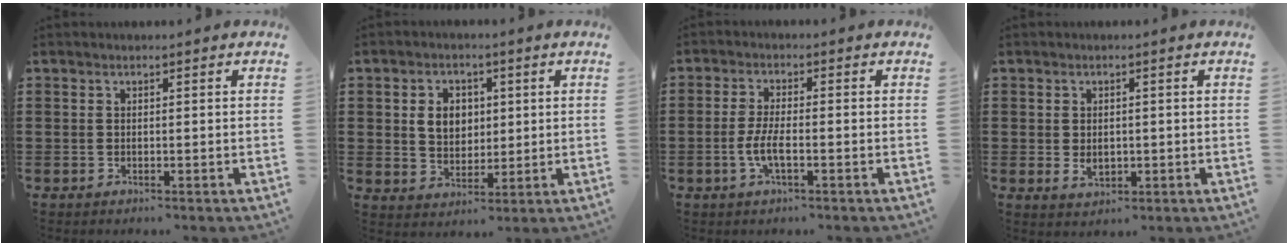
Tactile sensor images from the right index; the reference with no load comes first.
{"total": 5.2, "force": [1.0, 4.2, 2.9], "torque": [-0.064, 0.011, 0.013]}
{"total": 4.3, "force": [-1.5, 1.0, 3.9], "torque": [-0.087, -0.003, -0.033]}
{"total": 2.2, "force": [-0.1, 1.5, 1.6], "torque": [-0.032, 0.006, -0.002]}